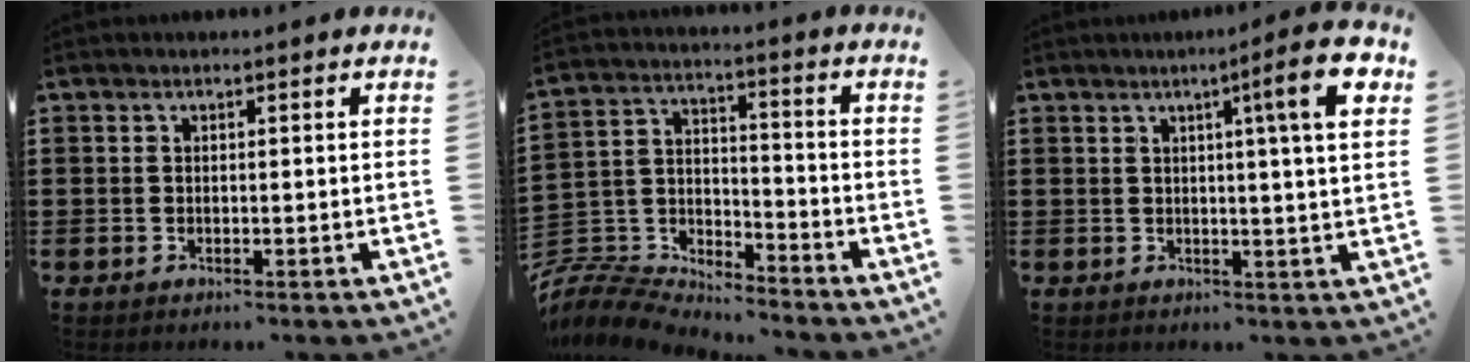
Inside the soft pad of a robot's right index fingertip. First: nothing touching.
{"total": 7.8, "force": [-7.6, 1.6, 0.7], "torque": [-0.036, 0.000, -0.159]}
{"total": 8.7, "force": [3.2, -0.1, 8.1], "torque": [-0.126, -0.011, 0.042]}